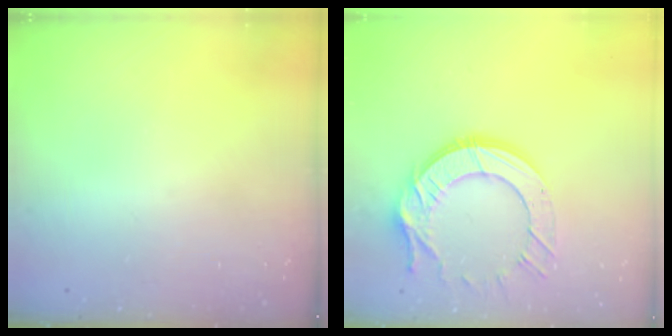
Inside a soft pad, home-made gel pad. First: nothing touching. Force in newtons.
{"total": 14.7, "press": 14.6, "slide": 1.2}